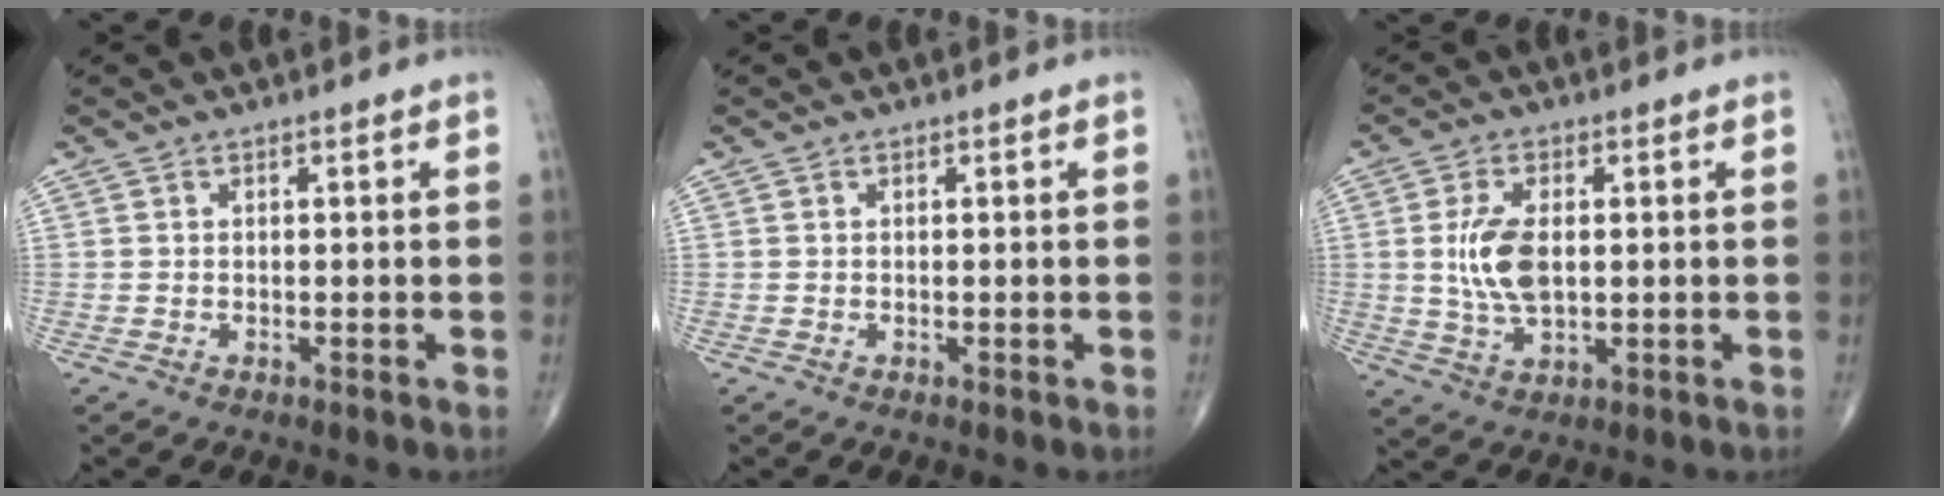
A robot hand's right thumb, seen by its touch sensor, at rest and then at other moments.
{"total": 0.0}
{"total": 8.3, "force": [0.7, 4.2, 7.1], "torque": [-0.147, -0.005, 0.017]}